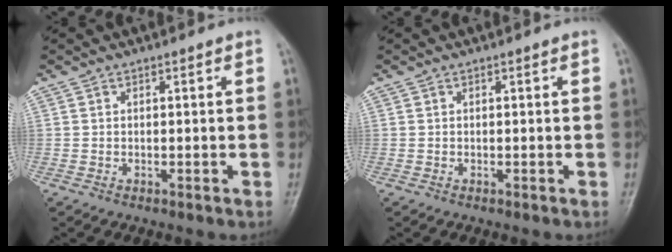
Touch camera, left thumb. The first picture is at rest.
{"total": 0.0}